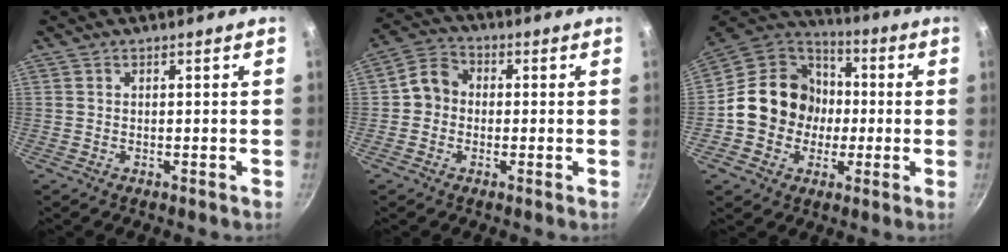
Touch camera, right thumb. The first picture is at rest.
{"total": 6.2, "force": [-0.3, 5.4, 3.0], "torque": [-0.025, 0.016, -0.025]}
{"total": 17.1, "force": [-1.0, 15.2, 7.9], "torque": [-0.104, 0.036, -0.025]}